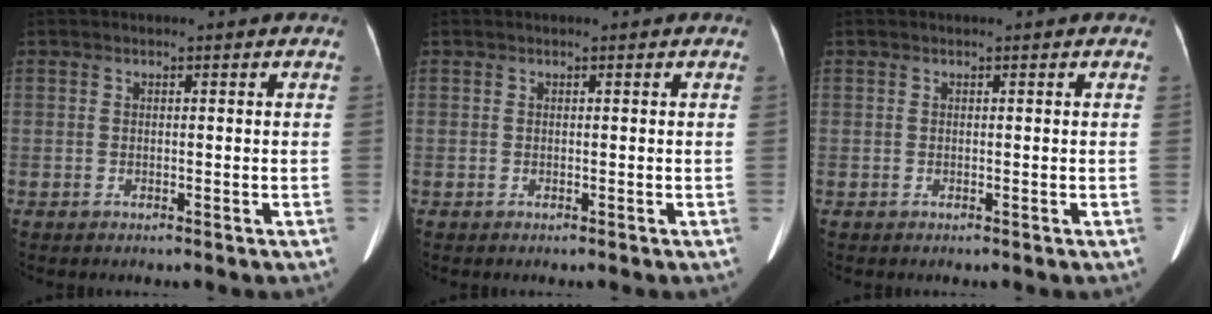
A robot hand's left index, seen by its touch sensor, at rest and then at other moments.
{"total": 0.0}
{"total": 0.0}